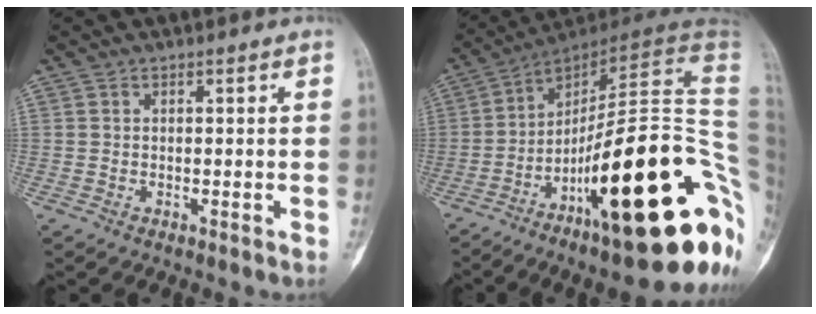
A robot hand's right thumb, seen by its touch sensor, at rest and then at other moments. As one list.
[{"total": 34.6, "force": [-10.4, 8.2, 32.0], "torque": [-0.375, 0.056, -0.158]}]